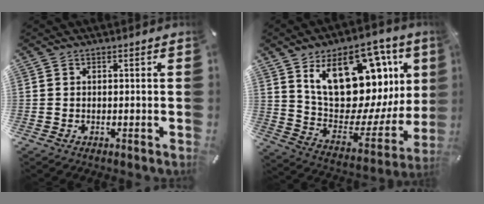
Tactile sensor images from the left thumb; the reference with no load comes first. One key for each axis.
{"total": 24.3, "fx": 11.4, "fy": 14.0, "fz": 16.3, "tx": -0.240, "ty": -0.079, "tz": 0.207}